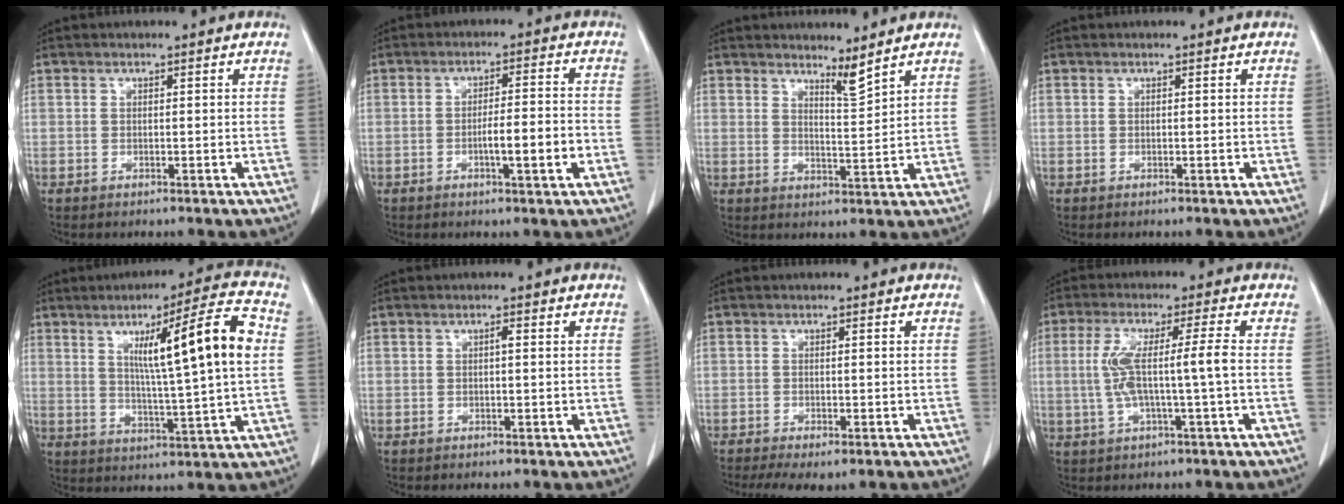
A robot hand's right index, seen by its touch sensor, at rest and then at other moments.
{"total": 5.7, "force": [-1.9, 0.3, 5.4], "torque": [-0.086, 0.002, -0.028]}
{"total": 3.1, "force": [2.8, -0.4, 1.2], "torque": [-0.027, -0.018, 0.054]}
{"total": 0.0}
{"total": 14.7, "force": [3.3, -0.6, 14.3], "torque": [-0.221, 0.008, 0.051]}
{"total": 0.7, "force": [0.1, 0.1, 0.7], "torque": [-0.013, 0.002, 0.000]}
{"total": 7.6, "force": [-5.9, 1.9, 4.5], "torque": [-0.062, -0.008, -0.084]}
{"total": 7.4, "force": [-0.4, -0.1, 7.4], "torque": [-0.152, 0.014, -0.006]}